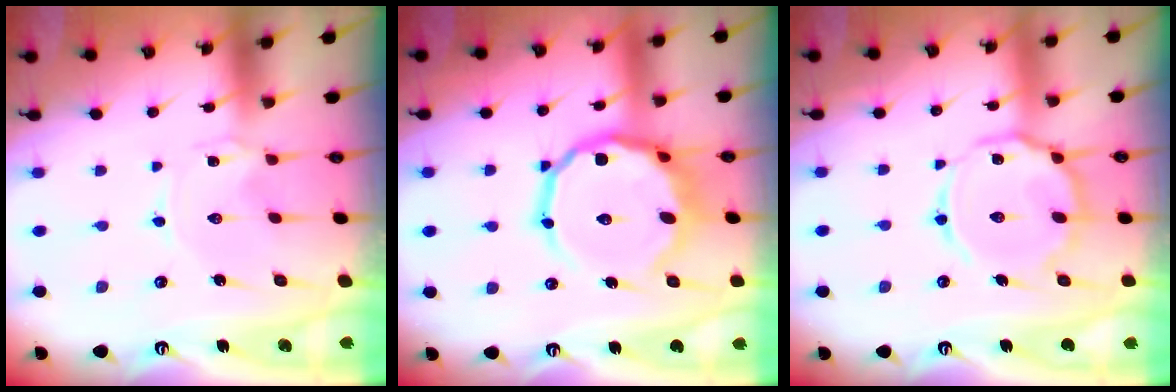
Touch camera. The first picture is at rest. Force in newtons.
{"total": 16.0, "press": 15.7, "slide": 2.8}
{"total": 13.6, "press": 13.5, "slide": 1.0}